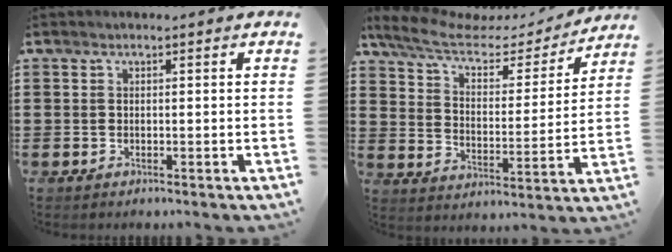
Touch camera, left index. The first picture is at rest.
{"total": 7.8, "force": [5.7, 3.2, 4.2], "torque": [-0.107, -0.020, 0.098]}